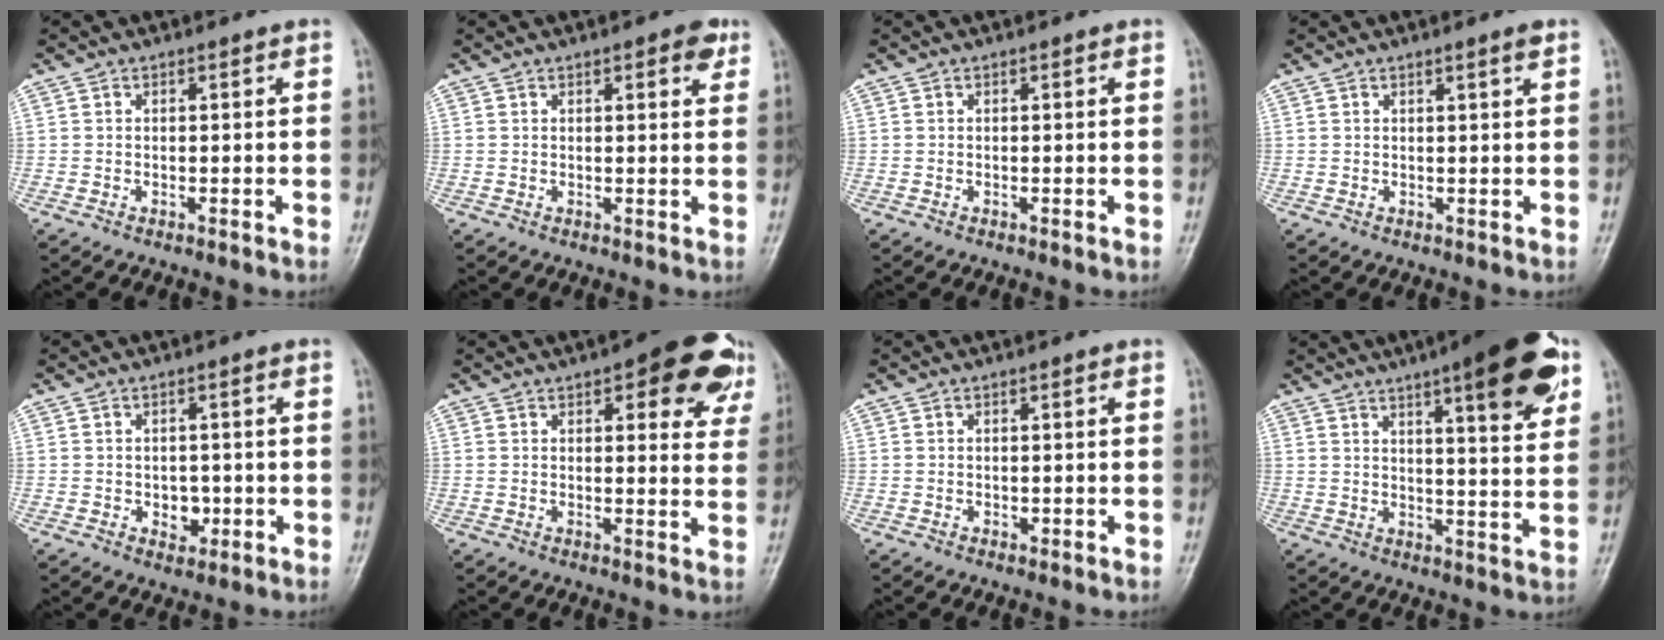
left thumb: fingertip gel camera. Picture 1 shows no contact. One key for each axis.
{"total": 3.4, "fx": 1.9, "fy": 1.3, "fz": 2.5, "tx": -0.022, "ty": -0.005, "tz": 0.019}
{"total": 0.0}
{"total": 1.4, "fx": 0.9, "fy": -0.1, "fz": 1.1, "tx": -0.016, "ty": -0.007, "tz": 0.015}
{"total": 3.7, "fx": -0.6, "fy": 2.9, "fz": 2.3, "tx": -0.013, "ty": 0.003, "tz": -0.004}
{"total": 13.2, "fx": 6.9, "fy": 5.2, "fz": 10.0, "tx": -0.077, "ty": -0.024, "tz": 0.076}
{"total": 0.7, "fx": 0.1, "fy": 0.5, "fz": 0.4, "tx": -0.002, "ty": 0.000, "tz": 0.001}
{"total": 16.4, "fx": 8.7, "fy": 3.6, "fz": 13.4, "tx": -0.160, "ty": -0.032, "tz": 0.118}